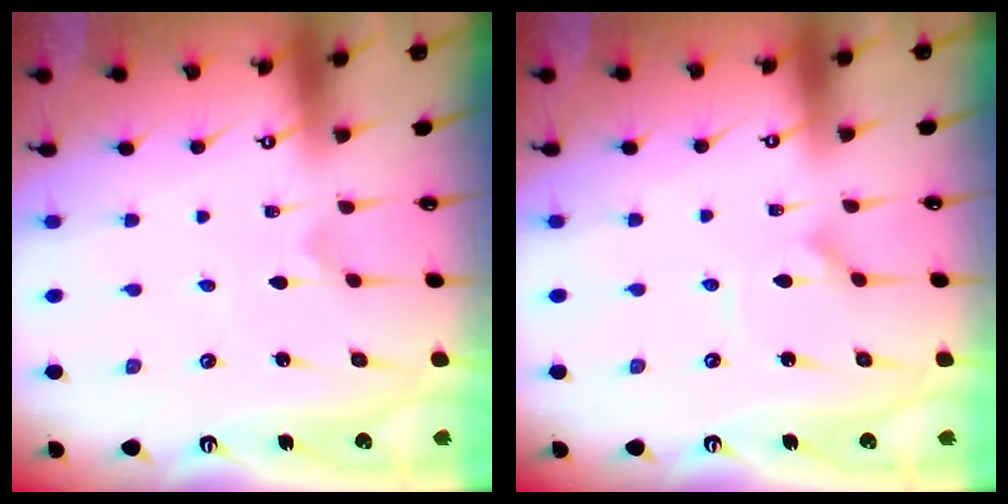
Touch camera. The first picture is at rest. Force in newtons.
{"total": 1.1, "press": 1.1, "slide": 0.2}